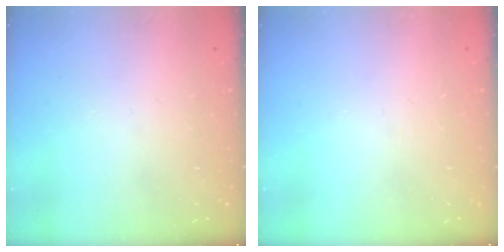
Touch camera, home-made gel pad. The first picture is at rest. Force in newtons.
{"total": 0.0}